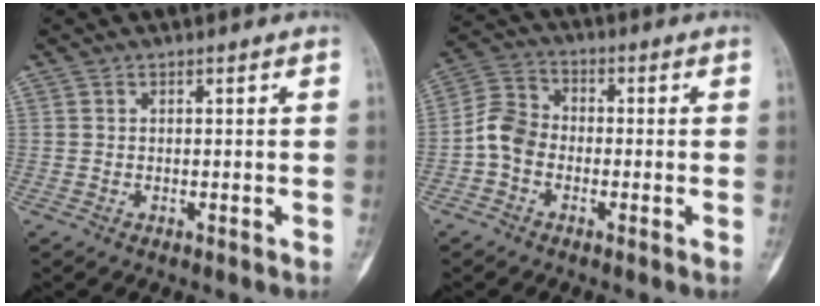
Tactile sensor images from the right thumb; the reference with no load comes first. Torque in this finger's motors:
{"motor_torque": [0.01, 0.01, 0.53, -0.58, 0.03]}